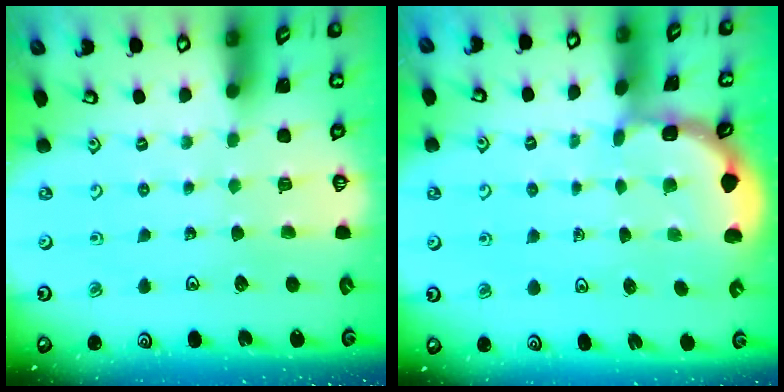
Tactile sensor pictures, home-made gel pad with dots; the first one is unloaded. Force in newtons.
{"total": 1.9, "press": 1.9, "slide": 0.2}